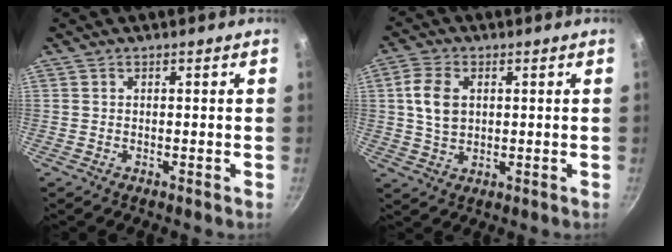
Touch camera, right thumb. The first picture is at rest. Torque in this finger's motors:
{"motor_torque": [-0.50, 0.79, 0.49, 0.83, 0.06]}